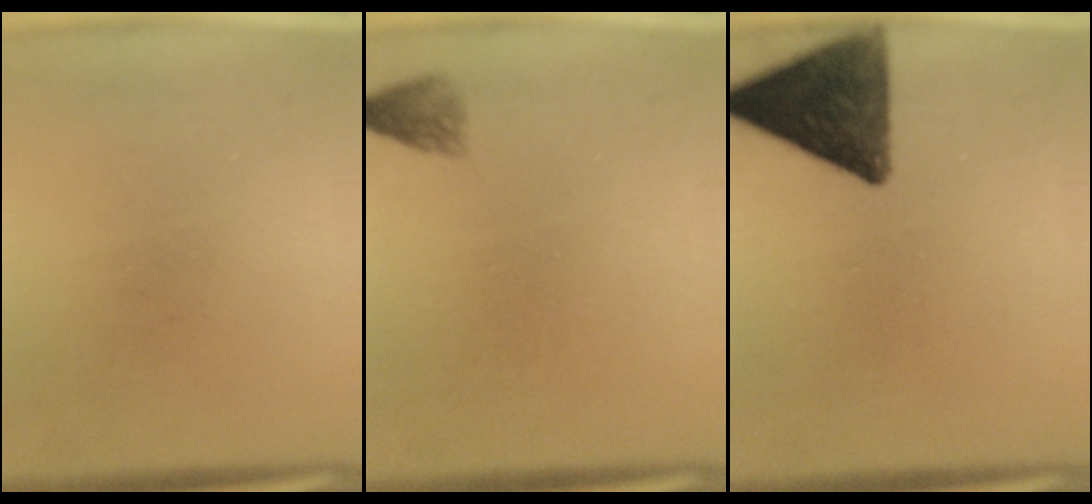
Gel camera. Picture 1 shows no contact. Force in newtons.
{"total": 1.8}
{"total": 12.4}